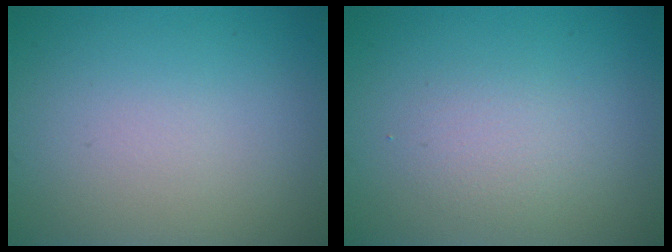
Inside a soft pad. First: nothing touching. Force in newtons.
{"total": 1.7, "press": 1.7, "slide": 0.1}